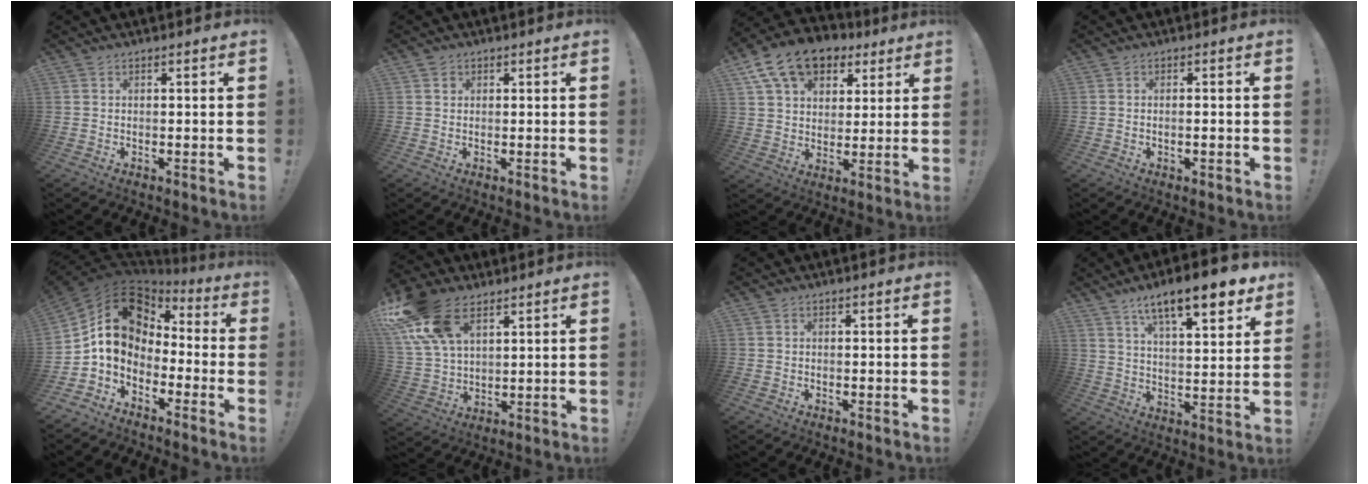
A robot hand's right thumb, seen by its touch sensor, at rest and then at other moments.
{"total": 1.3, "force": [0.7, 1.1, 0.2], "torque": [0.005, 0.000, 0.011]}
{"total": 15.9, "force": [9.0, 10.4, 8.0], "torque": [-0.128, -0.047, 0.169]}
{"total": 1.2, "force": [-0.7, 0.1, 0.9], "torque": [-0.017, 0.002, -0.012]}
{"total": 13.3, "force": [2.2, 10.0, 8.4], "torque": [-0.152, -0.008, 0.044]}
{"total": 18.2, "force": [9.9, 10.6, 11.0], "torque": [-0.220, -0.038, 0.184]}
{"total": 0.7, "force": [-0.2, 0.7, 0.1], "torque": [0.001, 0.002, -0.003]}
{"total": 14.7, "force": [9.6, 3.2, 10.6], "torque": [-0.166, -0.059, 0.153]}